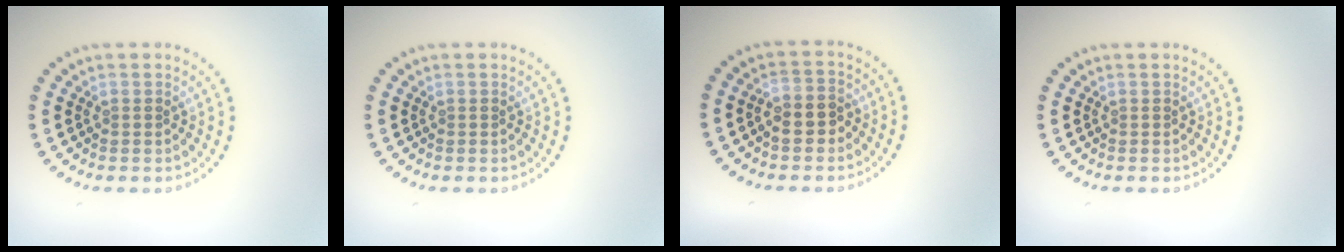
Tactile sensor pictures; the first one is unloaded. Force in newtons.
{"total": 0.0}
{"total": 2.6, "press": 2.5, "slide": 0.7}
{"total": 0.0}